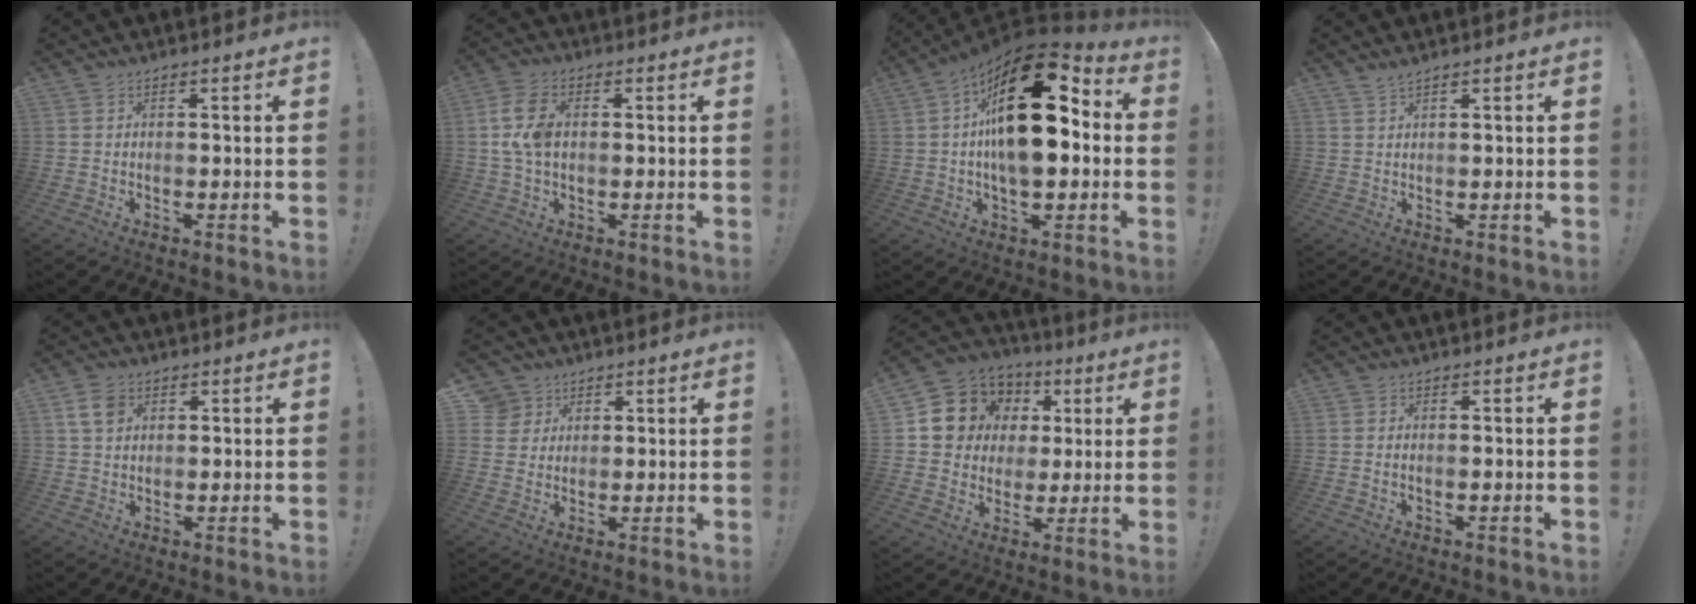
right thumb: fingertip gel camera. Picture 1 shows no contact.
{"total": 9.2, "force": [0.7, 6.1, 6.9], "torque": [-0.134, 0.003, 0.015]}
{"total": 24.6, "force": [4.7, 12.2, 20.8], "torque": [-0.321, -0.020, 0.080]}
{"total": 1.4, "force": [1.2, -0.1, 0.7], "torque": [-0.018, -0.004, 0.022]}
{"total": 5.9, "force": [2.3, 4.2, 3.5], "torque": [-0.057, 0.005, 0.047]}
{"total": 5.5, "force": [2.8, 4.7, 0.5], "torque": [-0.010, -0.019, 0.056]}
{"total": 12.1, "force": [3.8, 11.0, 3.2], "torque": [-0.049, -0.017, 0.093]}
{"total": 0.6, "force": [0.1, 0.0, 0.6], "torque": [-0.004, -0.003, 0.000]}